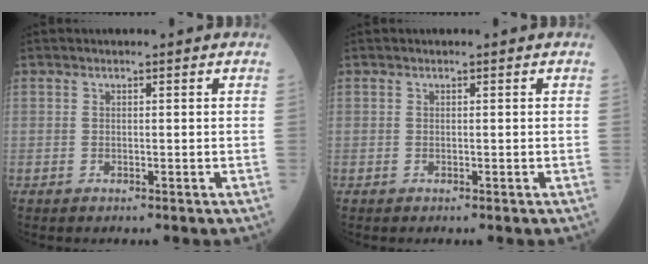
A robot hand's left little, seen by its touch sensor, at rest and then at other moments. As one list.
[{"total": 0.0}]